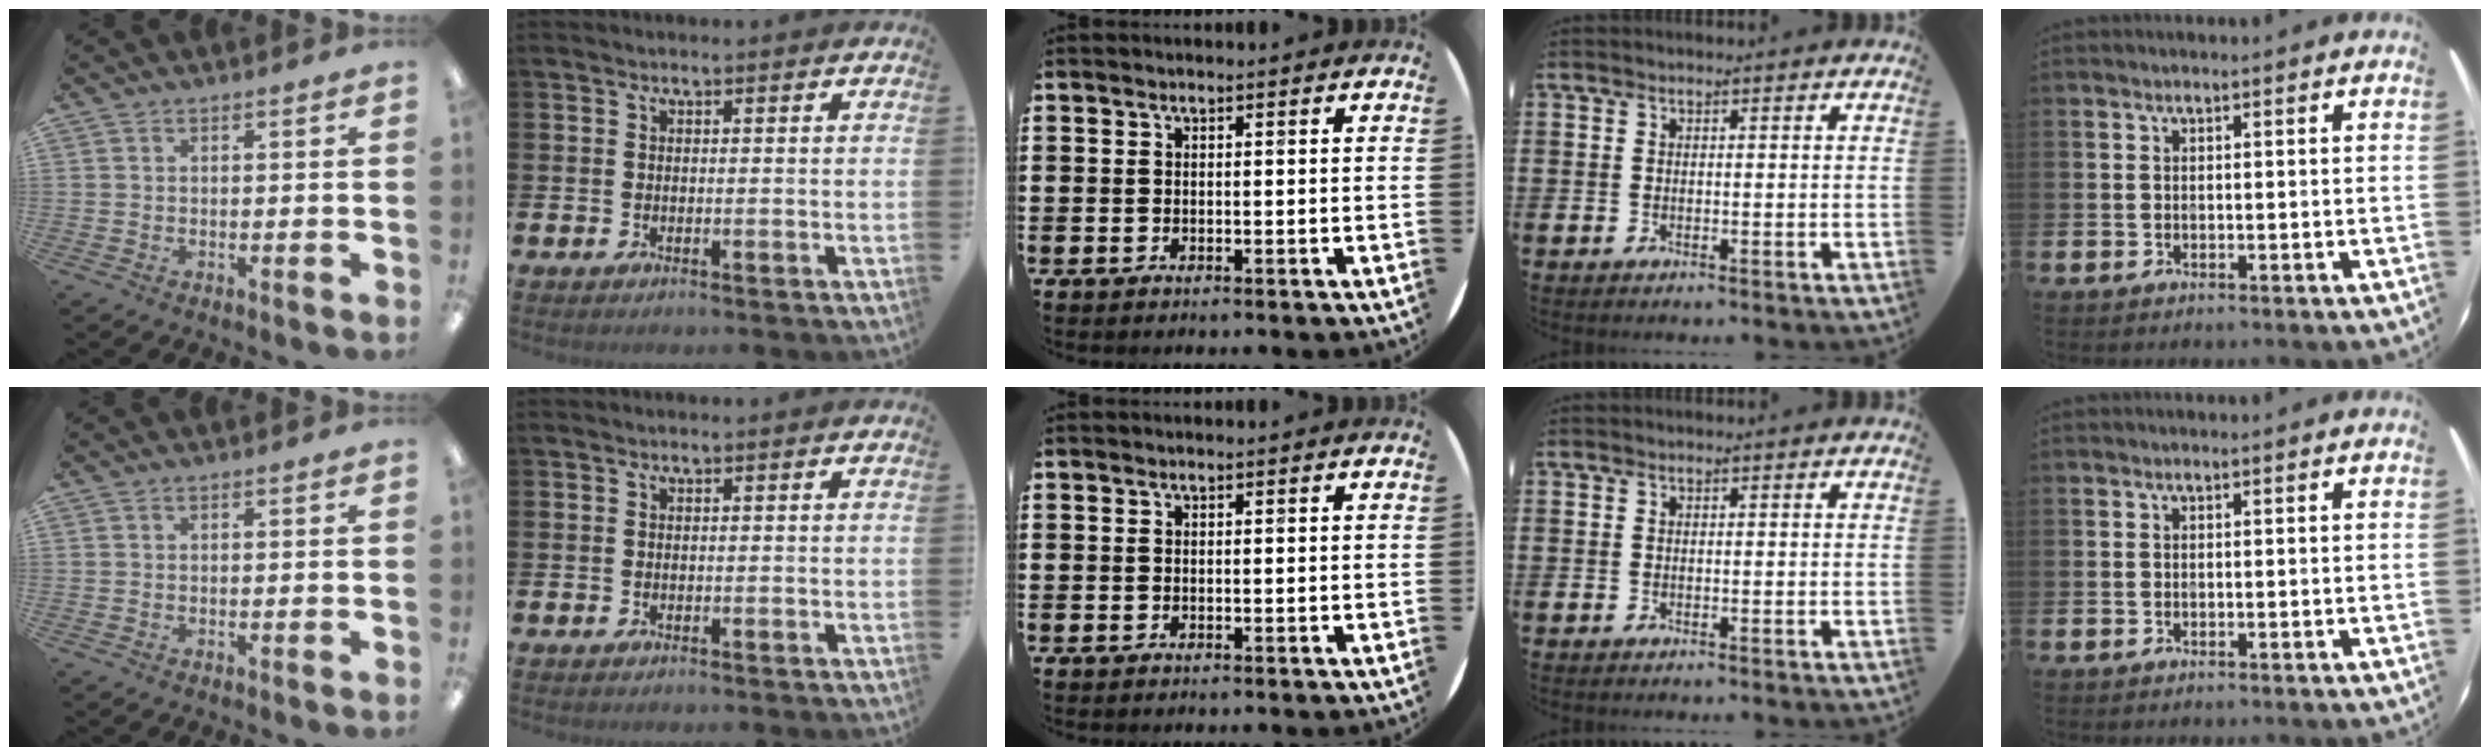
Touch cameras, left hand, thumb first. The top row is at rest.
{}